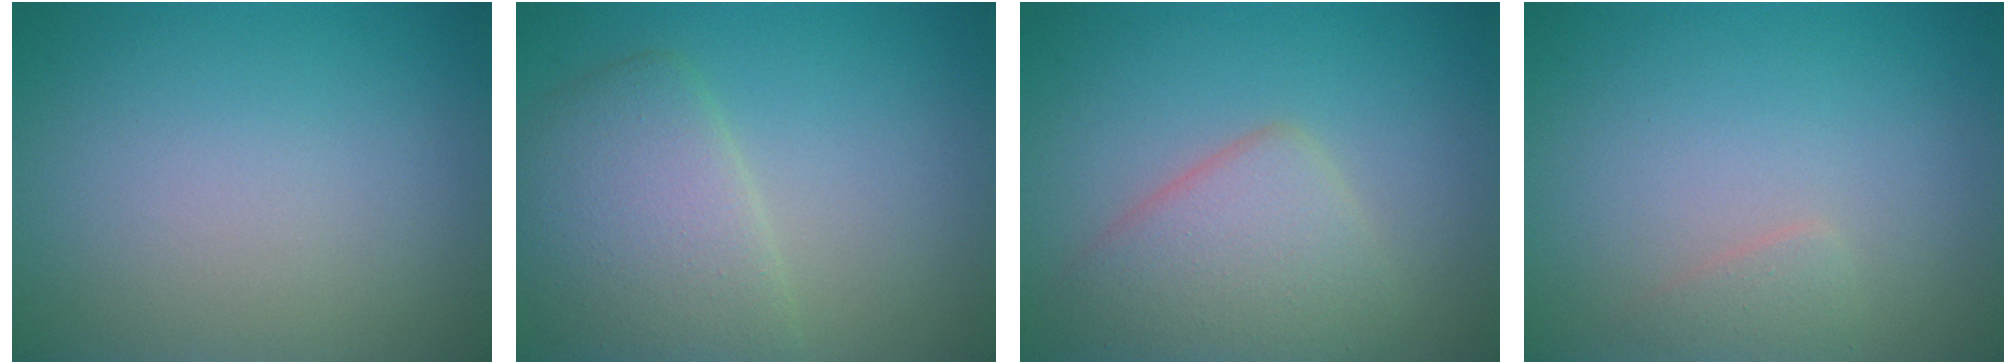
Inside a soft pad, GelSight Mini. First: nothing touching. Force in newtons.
{"total": 5.0, "press": 5.0, "slide": 0.3}
{"total": 4.5, "press": 4.5, "slide": 0.2}
{"total": 1.0, "press": 1.0, "slide": 0.1}